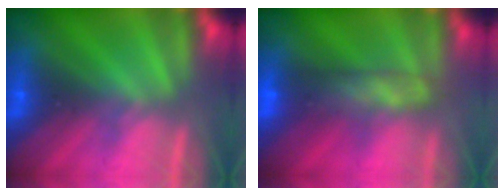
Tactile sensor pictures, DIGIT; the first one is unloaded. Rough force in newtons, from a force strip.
{"total": 9.1}